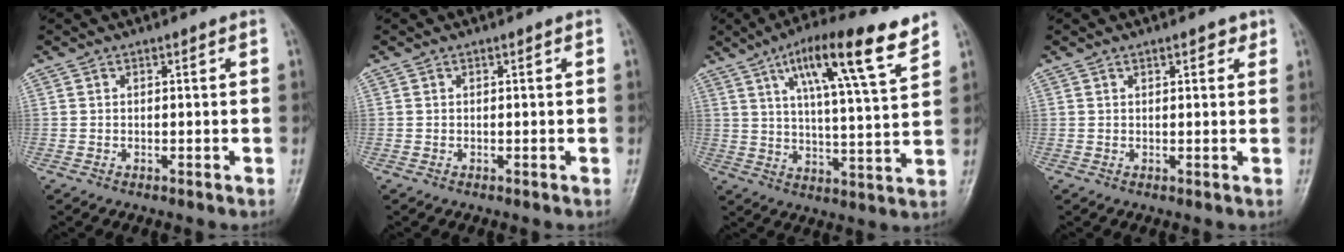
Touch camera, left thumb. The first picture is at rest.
{"total": 0.0}
{"total": 16.4, "force": [9.5, 3.0, 13.0], "torque": [-0.200, -0.032, 0.154]}
{"total": 2.4, "force": [1.4, 1.1, 1.6], "torque": [-0.011, -0.004, 0.016]}